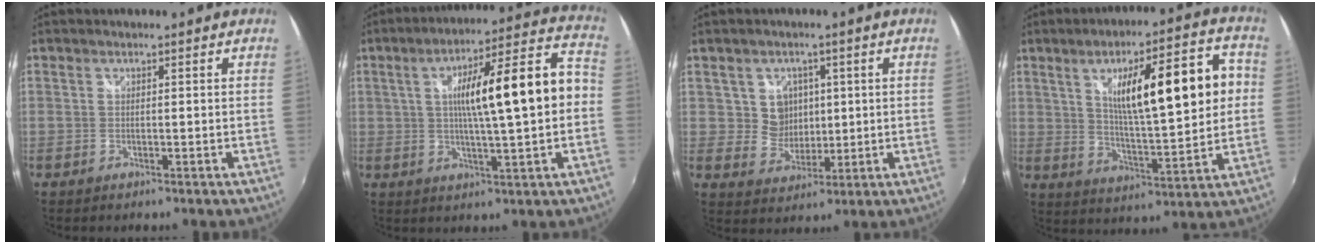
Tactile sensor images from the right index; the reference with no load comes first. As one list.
[{"total": 15.6, "force": [0.8, 0.5, 15.5], "torque": [-0.214, 0.024, 0.025]}, {"total": 5.9, "force": [1.3, 5.6, 1.5], "torque": [-0.028, 0.007, 0.031]}, {"total": 16.9, "force": [3.8, 2.4, 16.3], "torque": [-0.237, 0.011, 0.070]}]